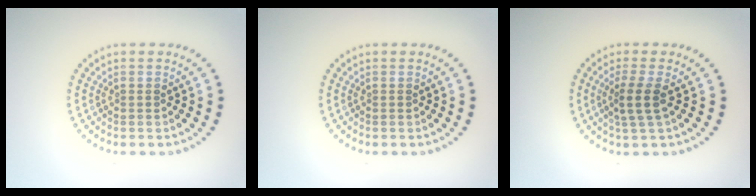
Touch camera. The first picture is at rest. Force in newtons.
{"total": 0.0}
{"total": 2.2, "press": 1.8, "slide": 1.3}